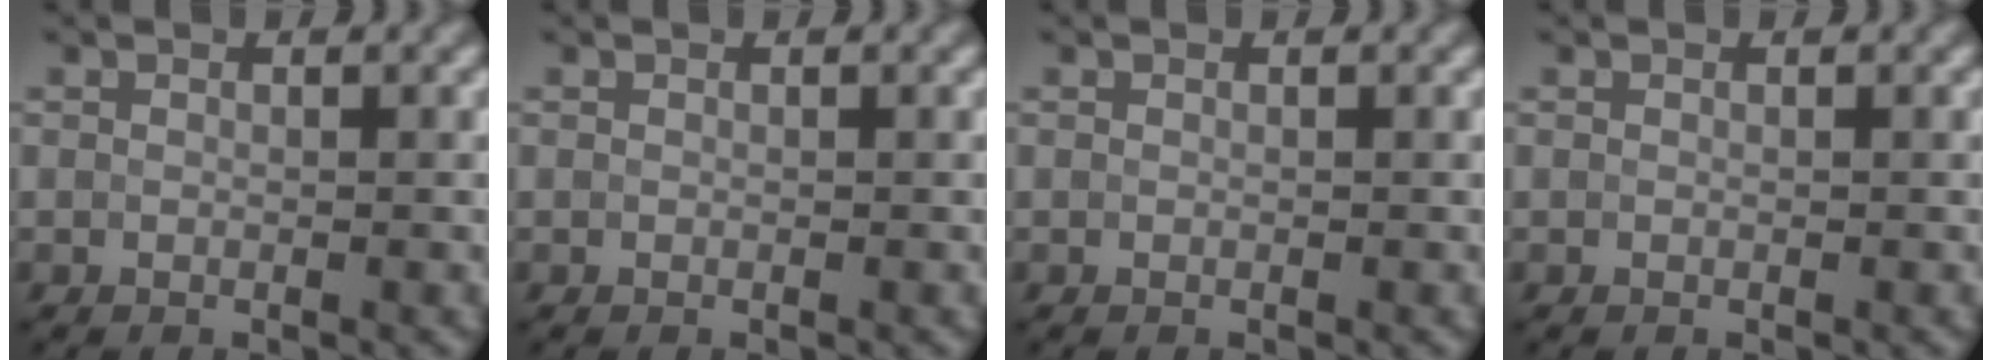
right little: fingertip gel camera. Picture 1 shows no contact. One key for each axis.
{"total": 0.0}
{"total": 0.0}
{"total": 0.0}